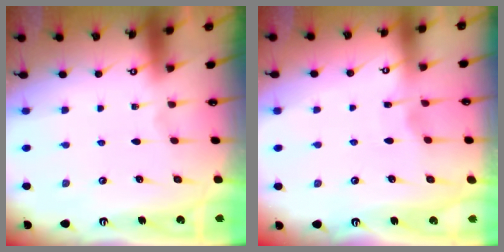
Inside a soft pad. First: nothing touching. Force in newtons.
{"total": 2.6, "press": 2.6, "slide": 0.3}